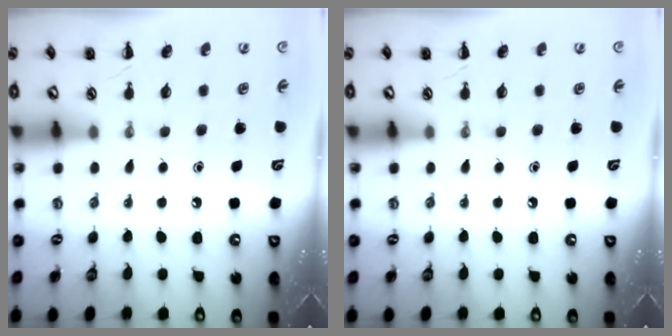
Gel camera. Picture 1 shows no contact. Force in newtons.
{"total": 0.0}